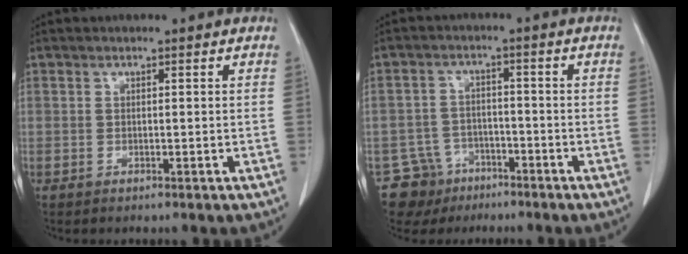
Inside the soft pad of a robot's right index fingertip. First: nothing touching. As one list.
[{"total": 6.9, "force": [-4.3, 5.3, -0.1], "torque": [0.004, 0.012, -0.071]}]